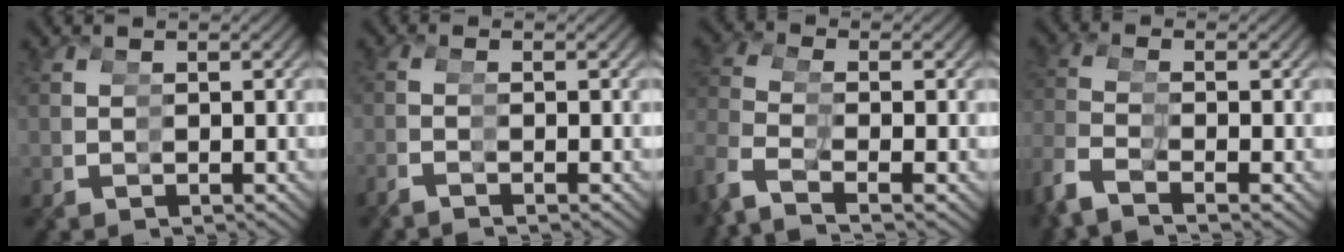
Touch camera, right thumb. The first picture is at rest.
{"total": 1.6, "force": [-1.0, -1.0, 0.8], "torque": [-0.016, 0.008, -0.016]}
{"total": 3.6, "force": [-0.1, 3.4, 1.1], "torque": [-0.066, -0.010, 0.005]}
{"total": 3.0, "force": [-0.1, 2.7, 1.3], "torque": [-0.059, -0.004, 0.001]}